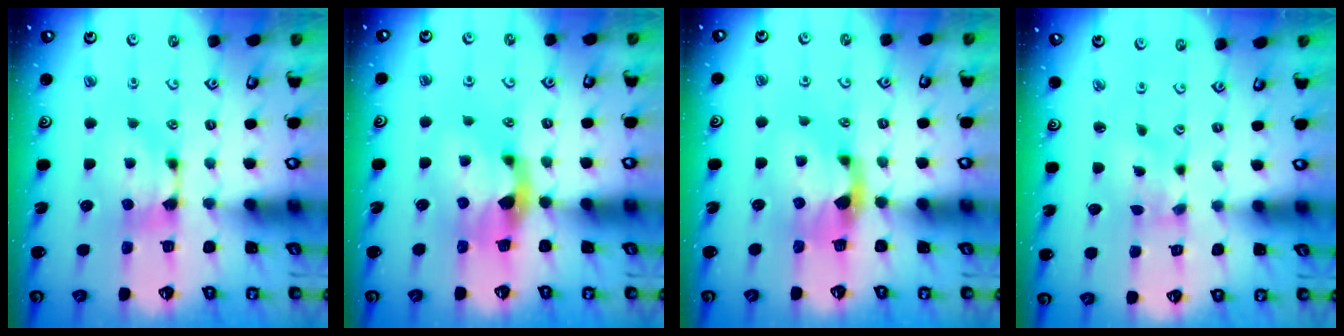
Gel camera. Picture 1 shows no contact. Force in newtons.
{"total": 2.9, "press": 2.6, "slide": 1.3}
{"total": 2.2, "press": 1.9, "slide": 1.2}
{"total": 2.9, "press": 2.7, "slide": 0.9}